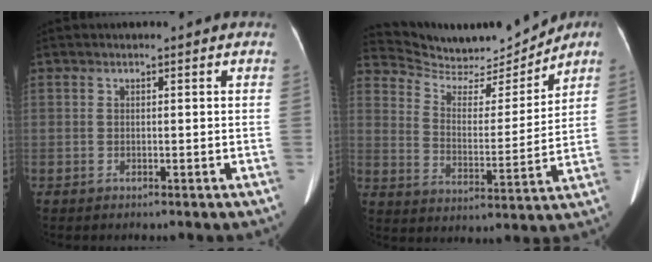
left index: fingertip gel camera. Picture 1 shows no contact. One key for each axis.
{"total": 11.6, "fx": 11.4, "fy": 2.1, "fz": 0.9, "tx": -0.023, "ty": -0.009, "tz": 0.195}